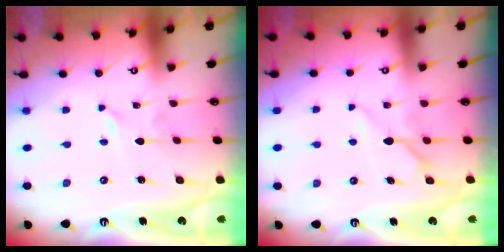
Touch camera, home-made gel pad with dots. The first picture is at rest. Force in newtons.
{"total": 6.2, "press": 6.2, "slide": 0.6}